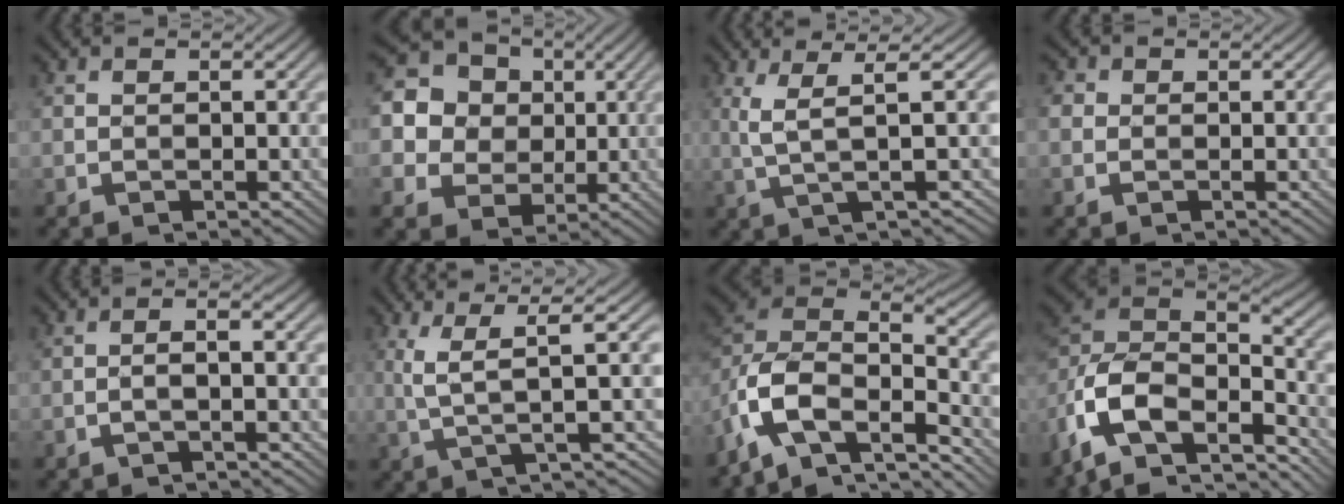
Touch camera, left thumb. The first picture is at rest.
{"total": 15.0, "force": [3.5, 13.6, 5.3], "torque": [-0.204, 0.031, 0.065]}
{"total": 4.8, "force": [1.2, 0.5, 4.7], "torque": [-0.105, 0.012, 0.026]}
{"total": 1.8, "force": [0.3, 1.6, 0.8], "torque": [-0.027, 0.005, 0.000]}
{"total": 1.7, "force": [-0.7, 0.1, 1.6], "torque": [-0.033, 0.007, -0.014]}
{"total": 5.6, "force": [1.4, 0.5, 5.4], "torque": [-0.117, 0.016, 0.028]}
{"total": 14.6, "force": [-8.8, 7.5, 9.0], "torque": [-0.252, -0.020, -0.153]}
{"total": 16.4, "force": [-9.8, 8.2, 10.2], "torque": [-0.285, -0.037, -0.157]}